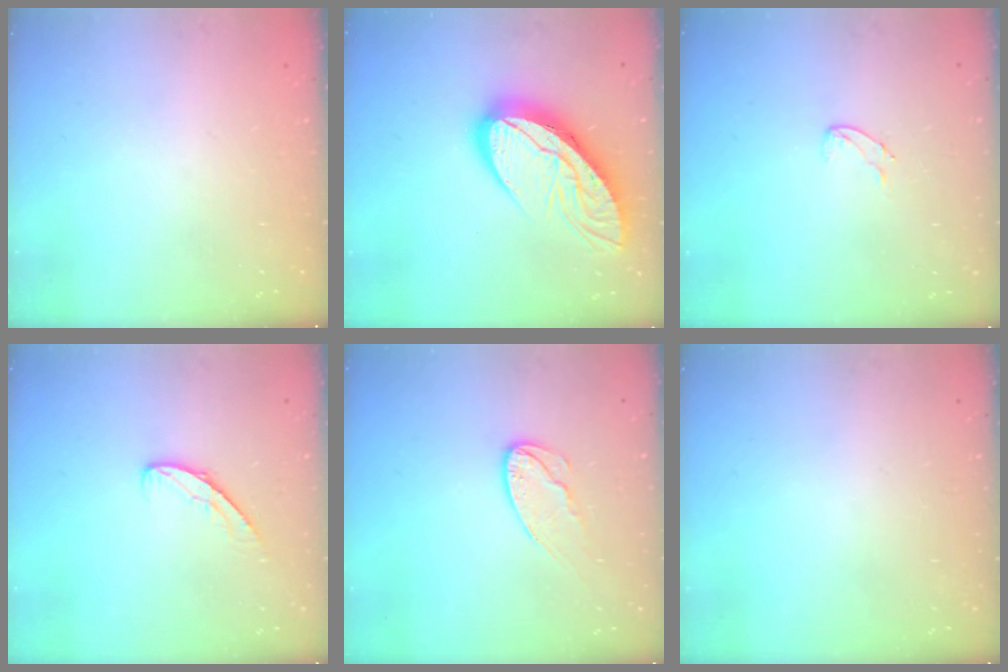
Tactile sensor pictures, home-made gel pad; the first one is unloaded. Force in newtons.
{"total": 17.0, "press": 16.9, "slide": 1.7}
{"total": 5.3, "press": 5.3, "slide": 0.6}
{"total": 5.2, "press": 5.2, "slide": 0.3}
{"total": 9.2, "press": 9.2, "slide": 0.7}
{"total": 0.0}